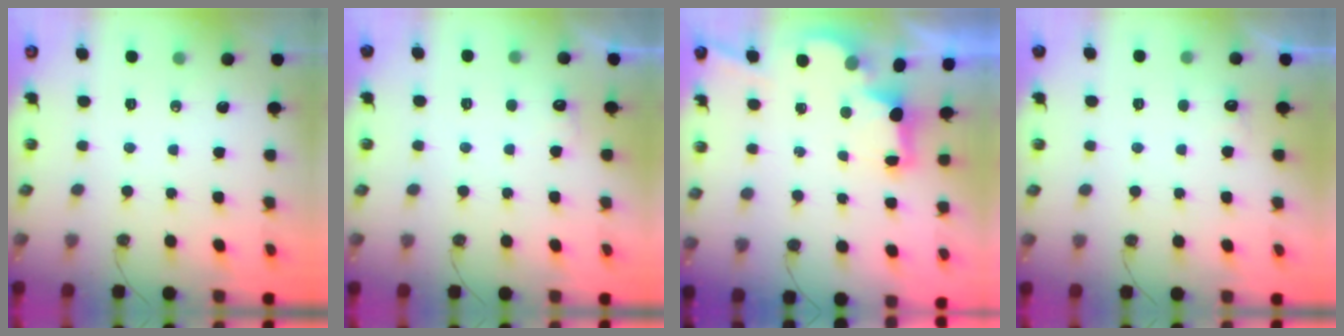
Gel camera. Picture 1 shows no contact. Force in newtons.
{"total": 3.9, "press": 3.8, "slide": 1.0}
{"total": 2.5, "press": 2.4, "slide": 0.7}
{"total": 5.4, "press": 5.2, "slide": 1.3}